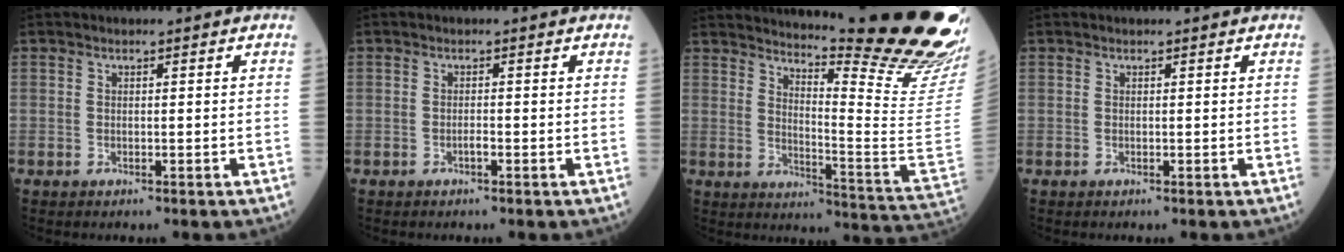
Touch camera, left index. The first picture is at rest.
{"total": 0.7, "force": [-0.4, 0.1, 0.6], "torque": [-0.010, 0.001, -0.008]}
{"total": 27.0, "force": [22.2, -0.2, 15.3], "torque": [-0.205, -0.145, 0.279]}
{"total": 0.6, "force": [0.6, 0.1, 0.1], "torque": [-0.002, 0.002, 0.005]}